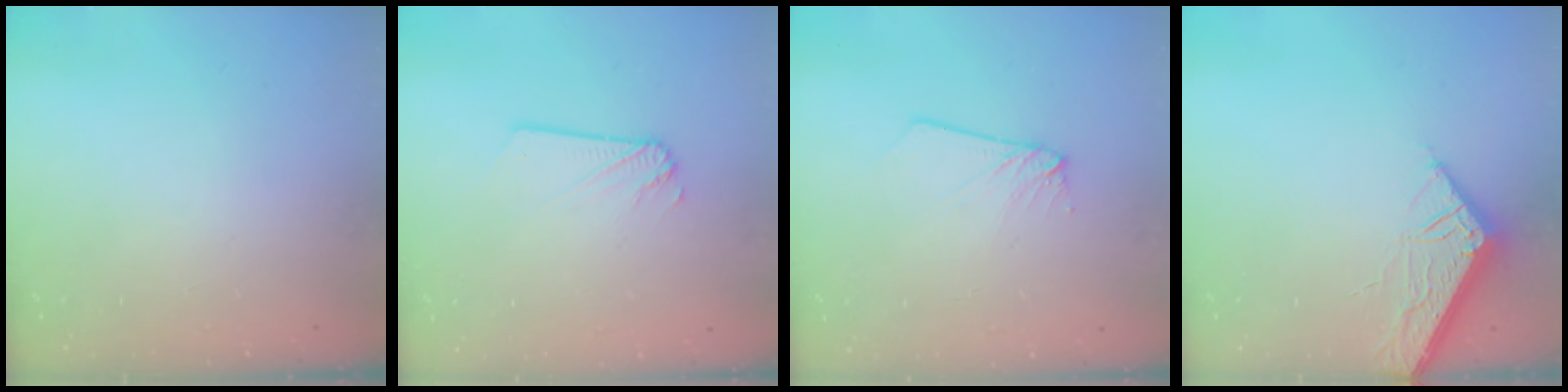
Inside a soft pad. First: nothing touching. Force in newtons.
{"total": 2.0, "press": 2.0, "slide": 0.3}
{"total": 2.6, "press": 2.6, "slide": 0.3}
{"total": 5.9, "press": 5.9, "slide": 0.6}